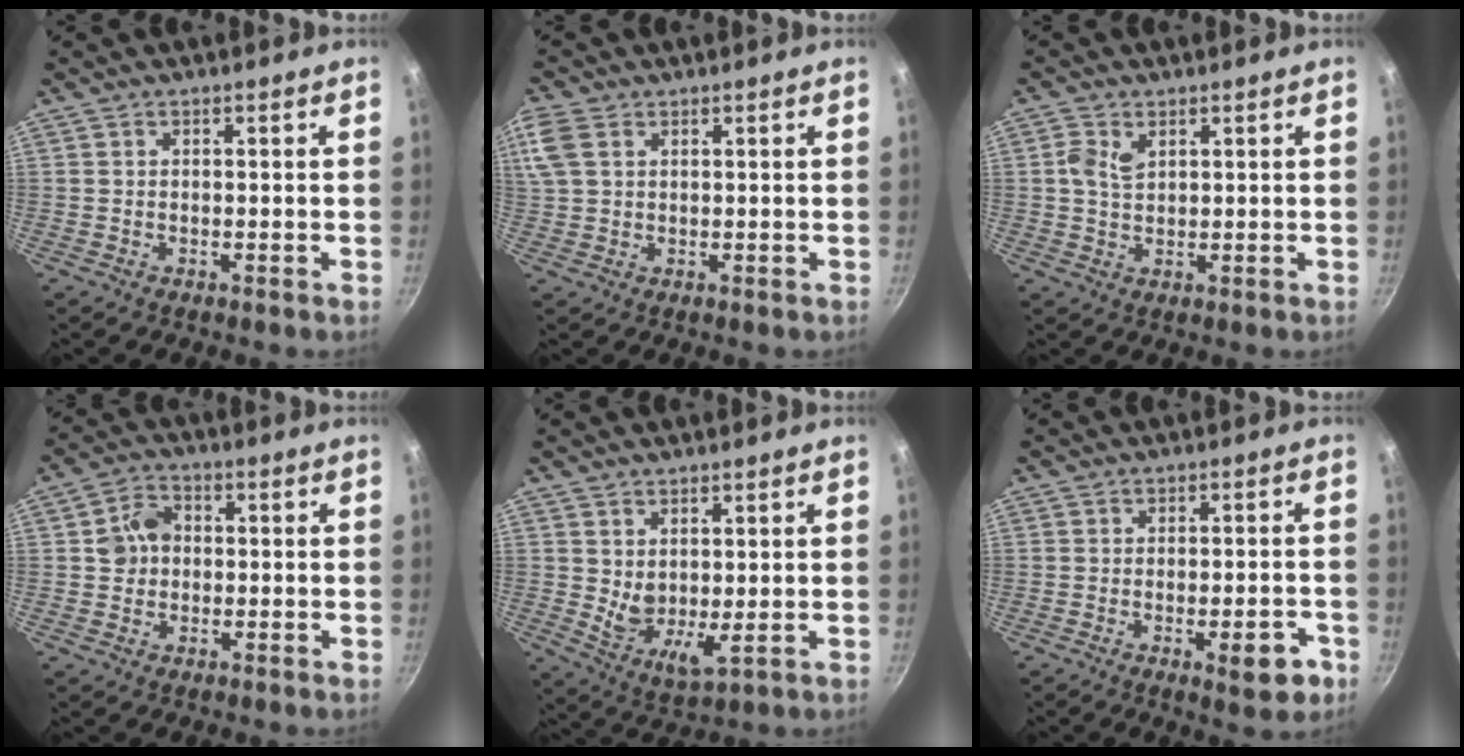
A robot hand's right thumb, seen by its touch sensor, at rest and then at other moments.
{"total": 7.6, "force": [3.0, 5.1, 4.7], "torque": [-0.109, 0.015, 0.060]}
{"total": 3.8, "force": [1.3, 2.4, 2.6], "torque": [-0.047, -0.004, 0.025]}
{"total": 5.7, "force": [0.2, 4.8, 3.1], "torque": [-0.028, 0.012, -0.006]}
{"total": 6.4, "force": [2.2, 3.3, 5.0], "torque": [-0.080, -0.034, 0.047]}
{"total": 7.2, "force": [-3.1, 2.6, 6.0], "torque": [-0.053, 0.016, -0.034]}